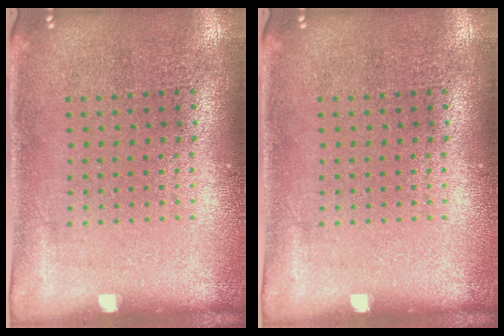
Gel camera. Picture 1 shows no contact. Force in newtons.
{"total": 0.0}